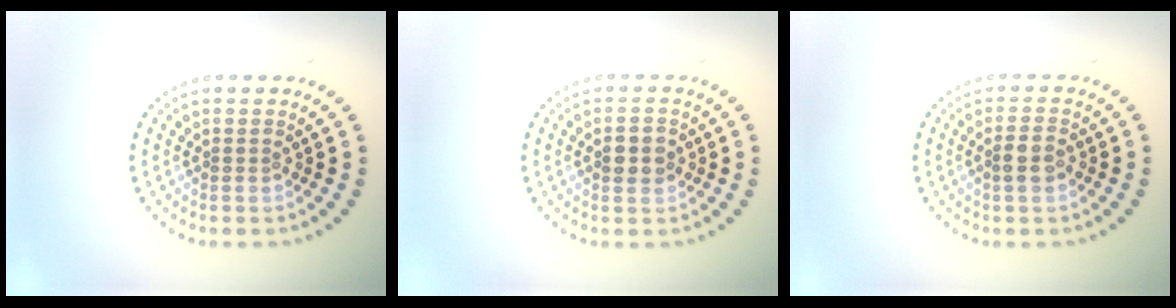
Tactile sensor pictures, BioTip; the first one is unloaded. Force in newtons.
{"total": 2.6, "press": 2.6, "slide": 0.1}
{"total": 2.1, "press": 2.0, "slide": 0.6}